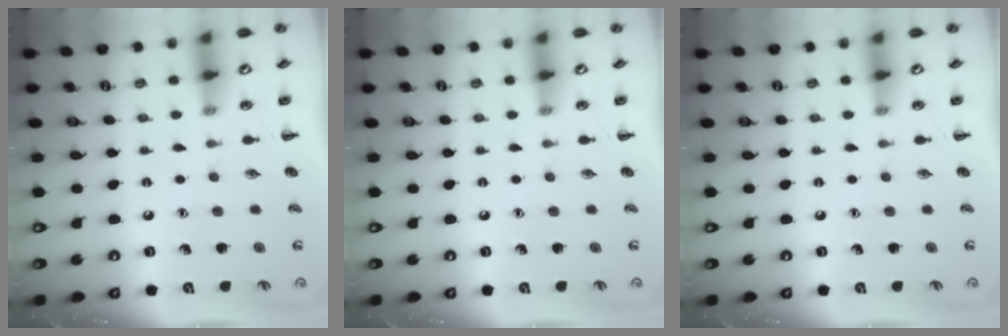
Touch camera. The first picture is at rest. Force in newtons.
{"total": 0.0}
{"total": 0.0}